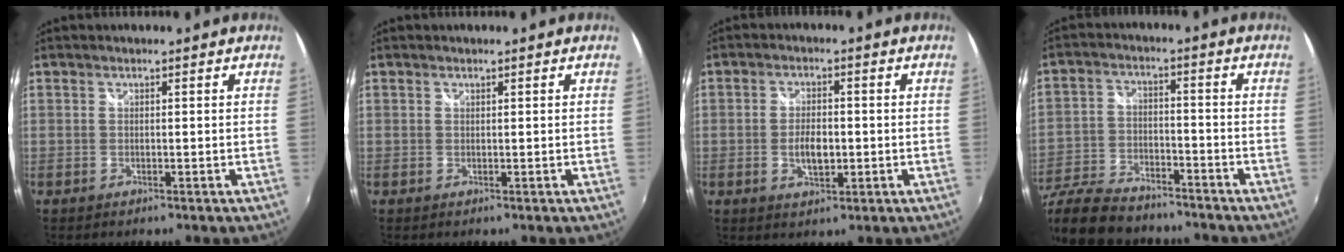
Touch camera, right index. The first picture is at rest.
{"total": 0.0}
{"total": 4.9, "force": [-0.9, 2.5, 4.1], "torque": [-0.080, -0.002, -0.014]}
{"total": 19.8, "force": [-16.0, 7.4, 9.1], "torque": [-0.214, -0.028, -0.271]}